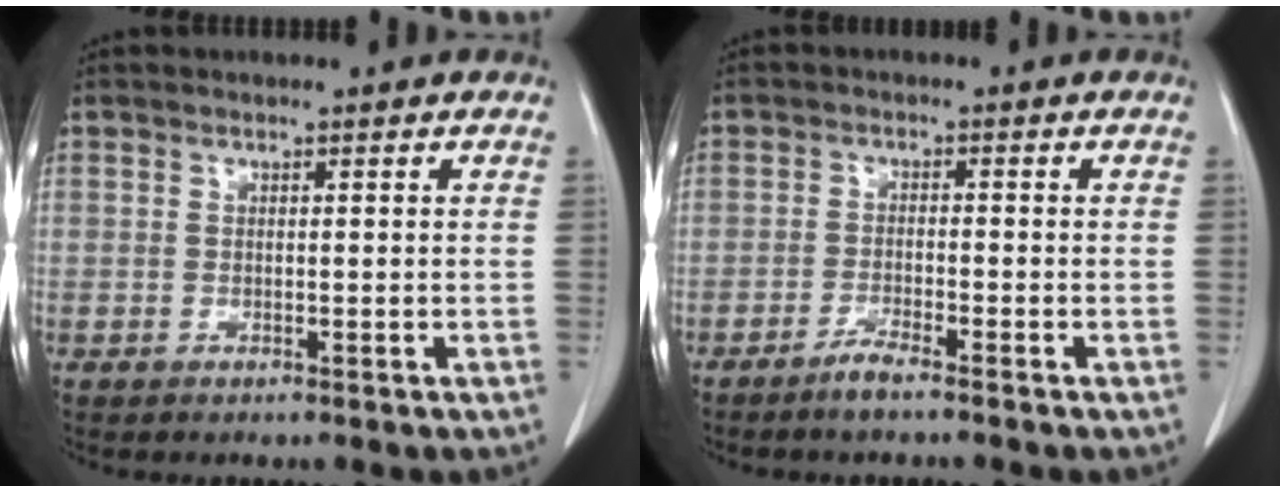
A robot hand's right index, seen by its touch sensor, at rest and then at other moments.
{"total": 2.6, "force": [-2.2, -0.2, 1.5], "torque": [-0.035, -0.003, -0.045]}